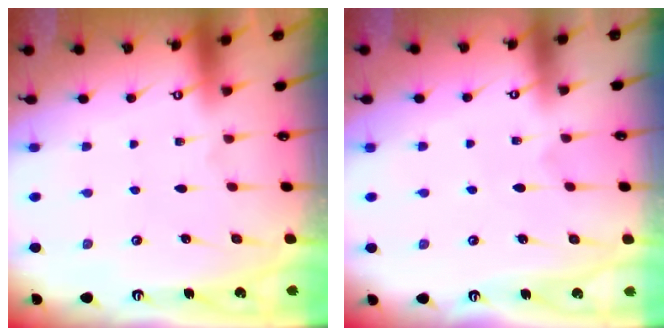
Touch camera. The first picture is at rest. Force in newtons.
{"total": 3.2, "press": 3.2, "slide": 0.4}